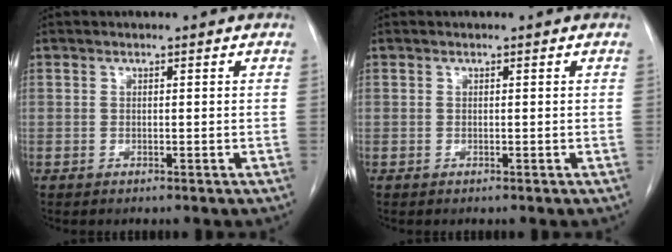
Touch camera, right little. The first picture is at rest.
{"total": 0.0}